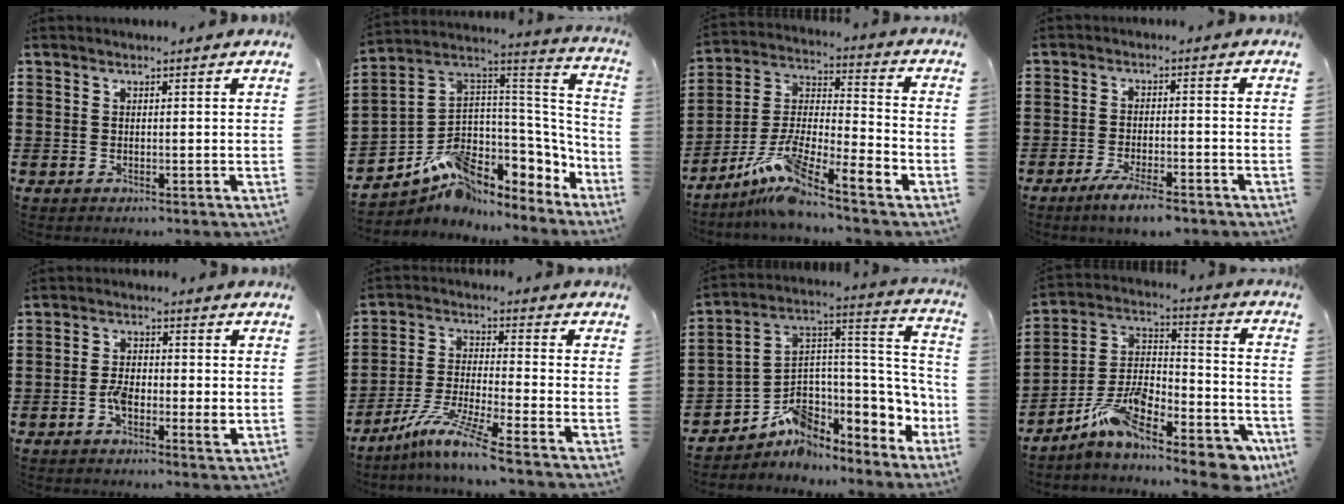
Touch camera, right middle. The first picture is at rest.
{"total": 8.4, "force": [-5.0, 5.6, 3.9], "torque": [-0.084, -0.008, -0.092]}
{"total": 9.1, "force": [-7.2, 0.2, 5.5], "torque": [-0.124, -0.017, -0.152]}
{"total": 4.4, "force": [-3.7, 0.4, 2.4], "torque": [-0.053, -0.006, -0.071]}
{"total": 4.3, "force": [-1.2, 1.9, 3.7], "torque": [-0.061, 0.002, -0.025]}
{"total": 8.7, "force": [-7.0, -0.3, 5.2], "torque": [-0.106, -0.013, -0.137]}
{"total": 5.8, "force": [-2.8, 4.3, 2.8], "torque": [-0.072, -0.037, -0.055]}
{"total": 11.5, "force": [-9.0, 3.5, 6.2], "torque": [-0.116, 0.009, -0.178]}